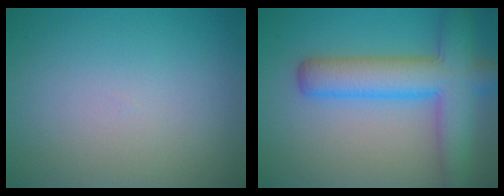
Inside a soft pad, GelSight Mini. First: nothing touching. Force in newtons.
{"total": 7.5, "press": 7.5, "slide": 0.3}